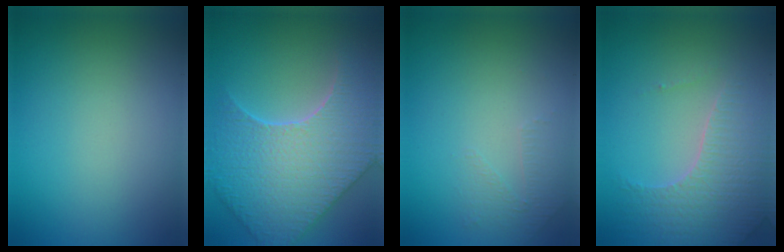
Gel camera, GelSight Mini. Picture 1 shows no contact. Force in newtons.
{"total": 7.9, "press": 6.8, "slide": 4.1}
{"total": 1.1, "press": 0.6, "slide": 1.0}
{"total": 4.2, "press": 3.7, "slide": 1.8}